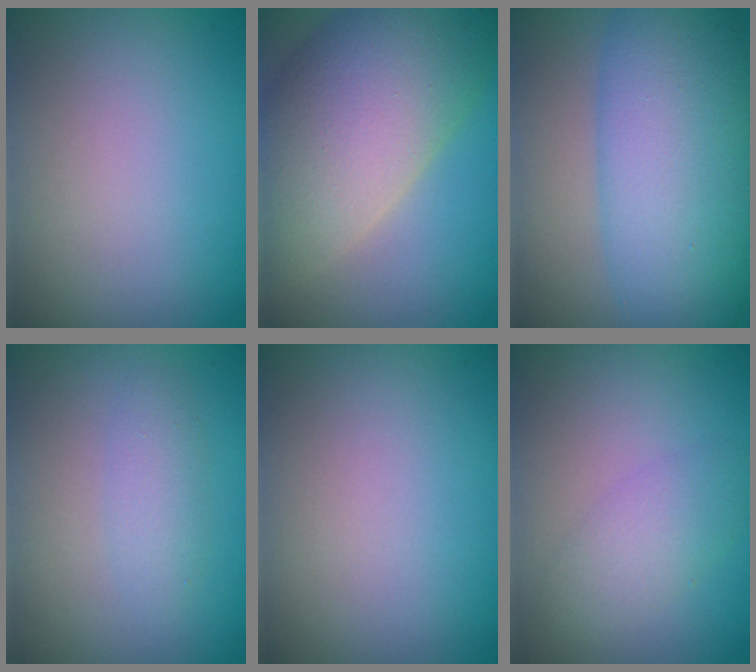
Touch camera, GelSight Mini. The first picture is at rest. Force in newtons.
{"total": 12.6, "press": 12.5, "slide": 1.0}
{"total": 10.6, "press": 10.6, "slide": 0.2}
{"total": 1.9, "press": 1.9, "slide": 0.0}
{"total": 0.0}
{"total": 2.9, "press": 2.9, "slide": 0.2}